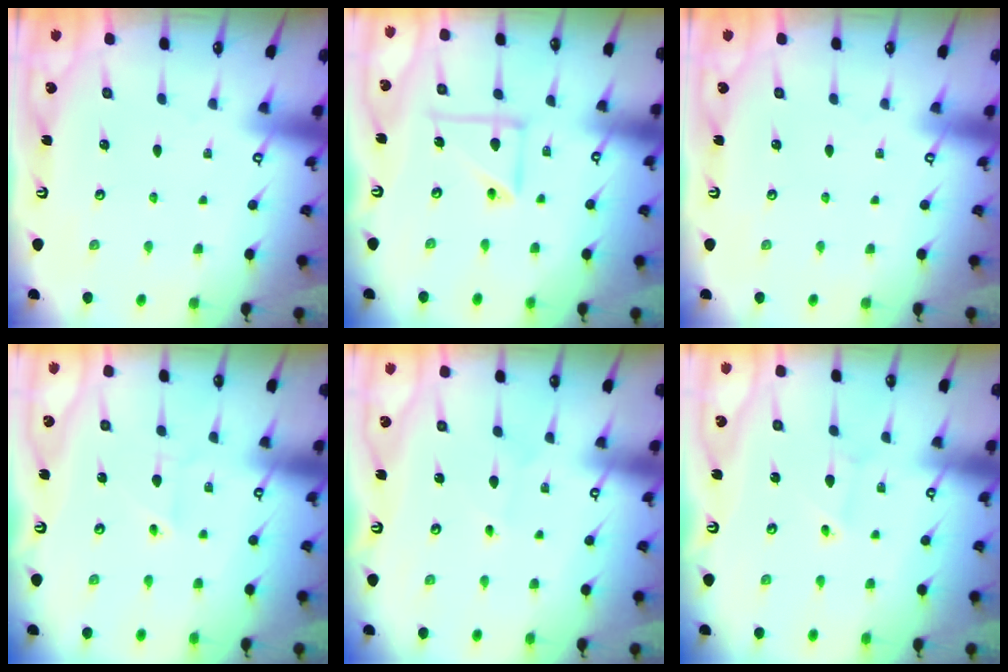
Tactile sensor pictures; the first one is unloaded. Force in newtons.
{"total": 9.8, "press": 9.7, "slide": 1.5}
{"total": 0.0}
{"total": 2.2, "press": 2.2, "slide": 0.1}
{"total": 1.5, "press": 1.4, "slide": 0.1}
{"total": 2.2, "press": 2.2, "slide": 0.1}